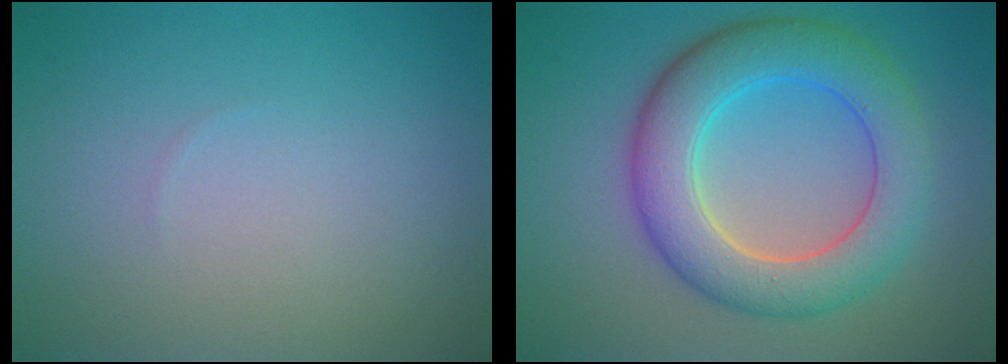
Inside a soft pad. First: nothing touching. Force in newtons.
{"total": 7.5, "press": 7.5, "slide": 0.4}